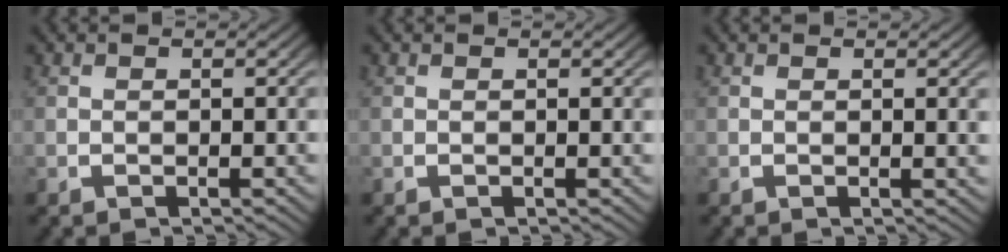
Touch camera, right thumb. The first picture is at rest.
{"total": 0.0}
{"total": 0.7, "force": [0.3, -0.1, 0.6], "torque": [-0.011, -0.001, 0.006]}